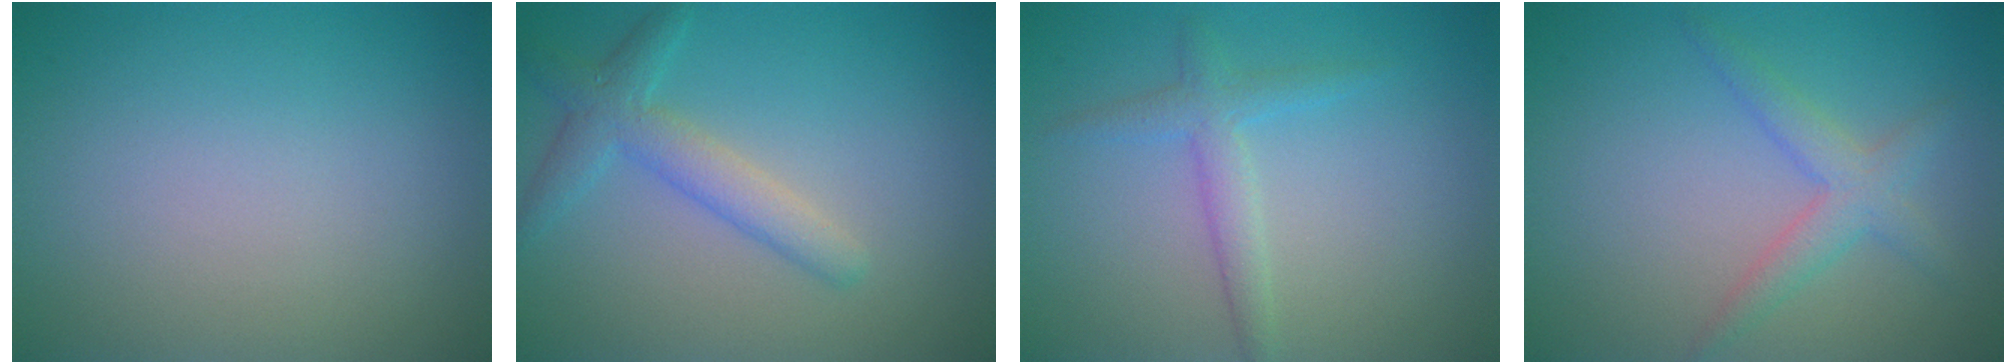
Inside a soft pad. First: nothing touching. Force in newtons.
{"total": 3.2, "press": 3.2, "slide": 0.0}
{"total": 2.3, "press": 2.3, "slide": 0.1}
{"total": 2.6, "press": 2.6, "slide": 0.1}